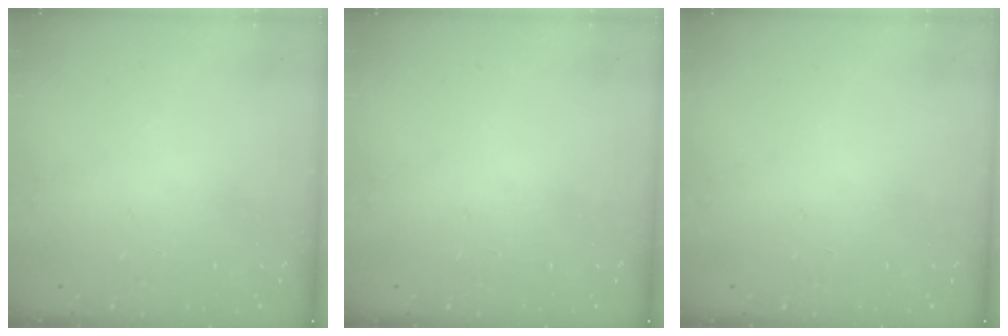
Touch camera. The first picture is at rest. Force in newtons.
{"total": 0.0}
{"total": 0.0}